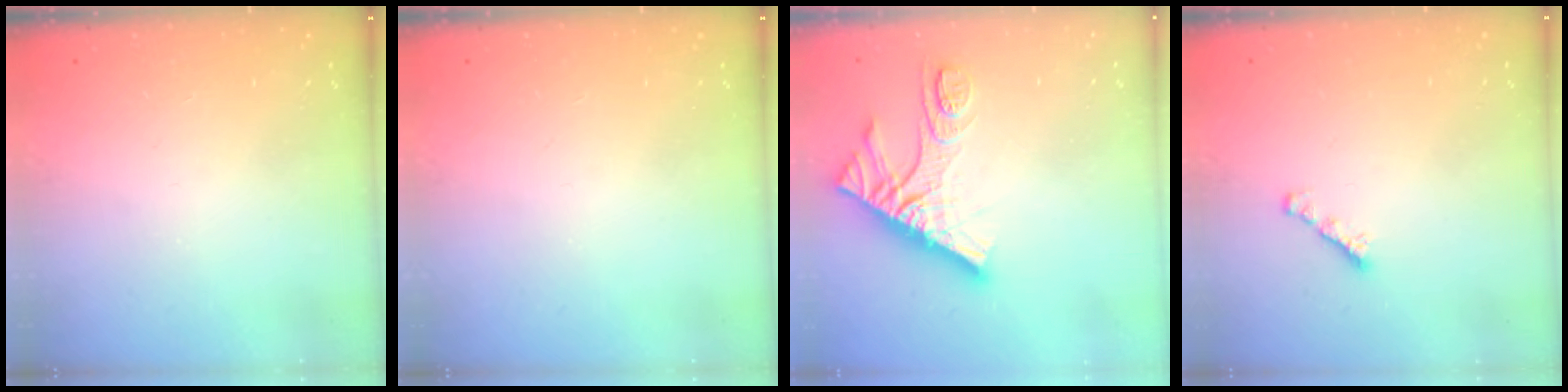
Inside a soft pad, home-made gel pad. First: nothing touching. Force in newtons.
{"total": 0.0}
{"total": 14.9, "press": 14.9, "slide": 1.1}
{"total": 1.6, "press": 1.5, "slide": 0.5}